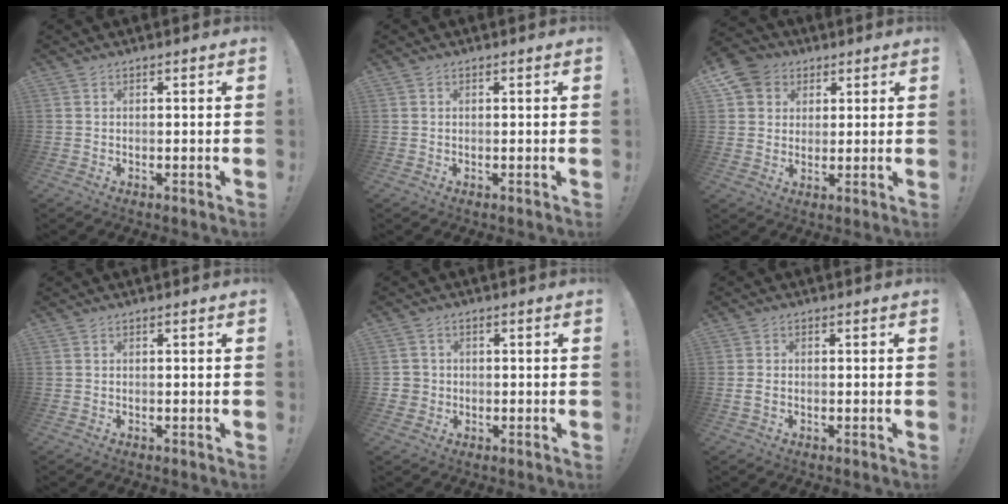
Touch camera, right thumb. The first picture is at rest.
{"total": 0.0}
{"total": 7.9, "force": [3.3, 6.9, 2.0], "torque": [-0.026, -0.016, 0.069]}
{"total": 0.0}
{"total": 3.2, "force": [-0.2, 3.1, 0.7], "torque": [-0.007, 0.006, 0.000]}
{"total": 2.1, "force": [-0.4, 1.2, 1.6], "torque": [-0.029, 0.007, -0.005]}